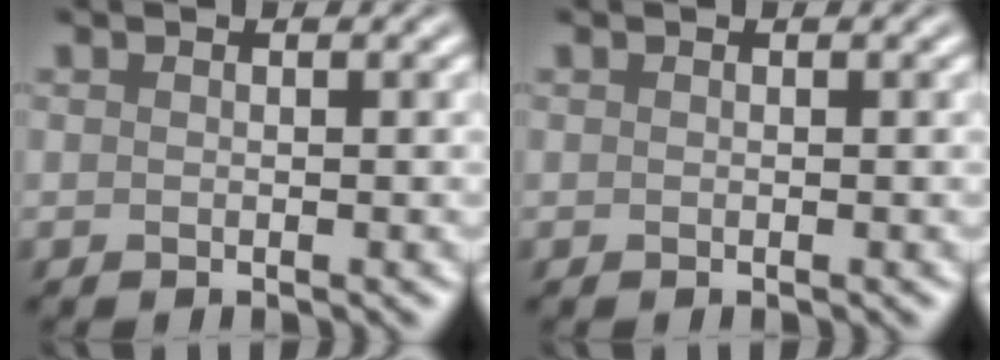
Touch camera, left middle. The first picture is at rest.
{"total": 0.0}